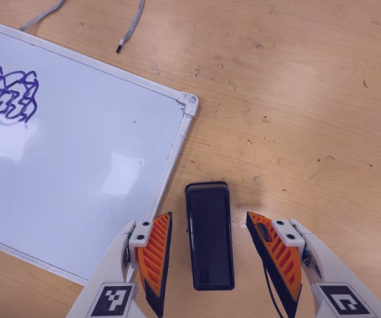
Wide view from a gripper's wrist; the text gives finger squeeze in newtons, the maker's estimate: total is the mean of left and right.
{"total": 0.0}